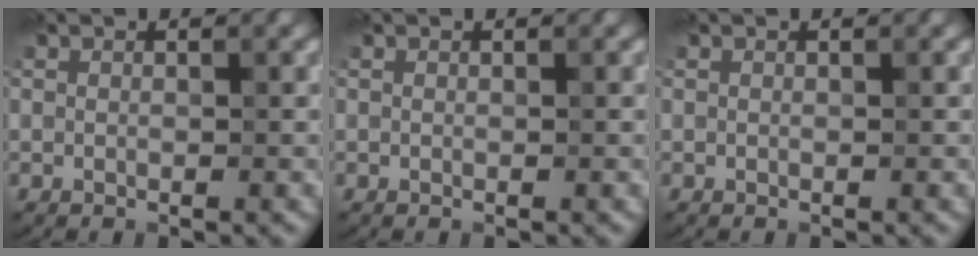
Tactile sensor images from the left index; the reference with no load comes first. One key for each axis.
{"total": 0.0}
{"total": 0.0}